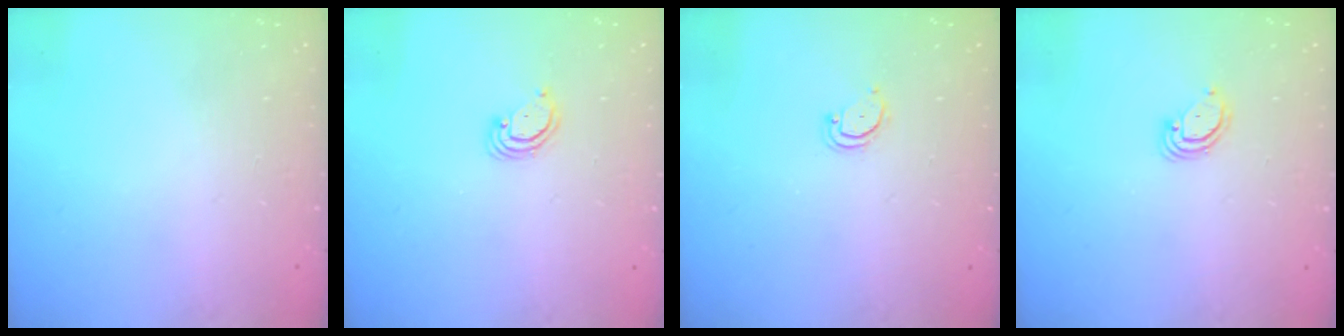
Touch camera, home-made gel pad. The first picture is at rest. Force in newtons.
{"total": 2.8, "press": 2.8, "slide": 0.3}
{"total": 3.4, "press": 3.4, "slide": 0.2}
{"total": 3.5, "press": 3.5, "slide": 0.2}